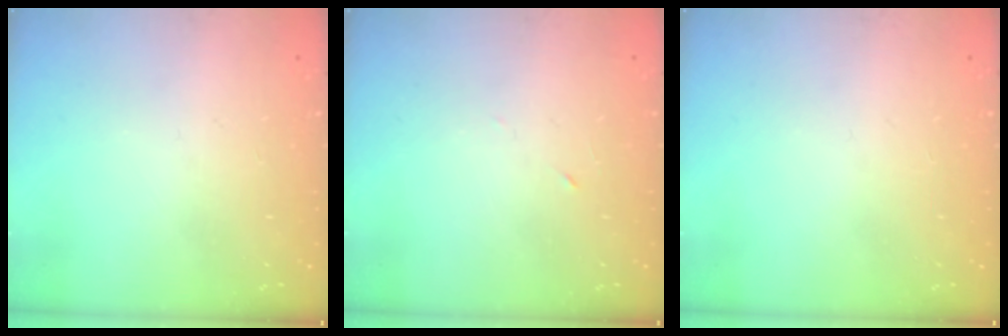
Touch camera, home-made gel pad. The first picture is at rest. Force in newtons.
{"total": 2.7, "press": 2.5, "slide": 1.0}
{"total": 0.0}